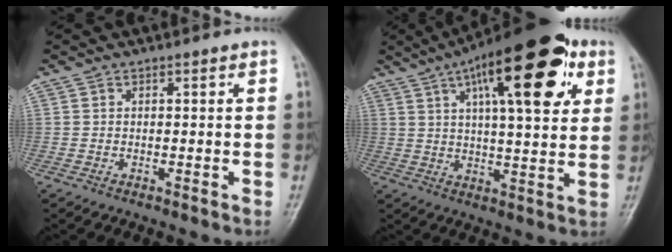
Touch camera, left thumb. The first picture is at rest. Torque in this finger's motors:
{"motor_torque": [0.70, 0.87, 1.93, -0.83, 0.51]}